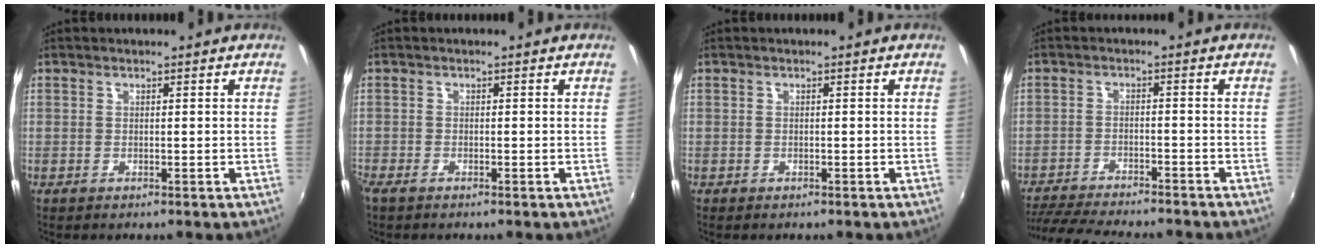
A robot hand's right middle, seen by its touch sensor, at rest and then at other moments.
{"total": 1.8, "force": [-1.5, 0.6, 0.8], "torque": [-0.021, -0.008, -0.029]}
{"total": 0.6, "force": [-0.4, 0.4, 0.1], "torque": [-0.003, -0.003, -0.008]}
{"total": 13.1, "force": [-11.8, 1.8, 5.4], "torque": [-0.124, -0.024, -0.187]}